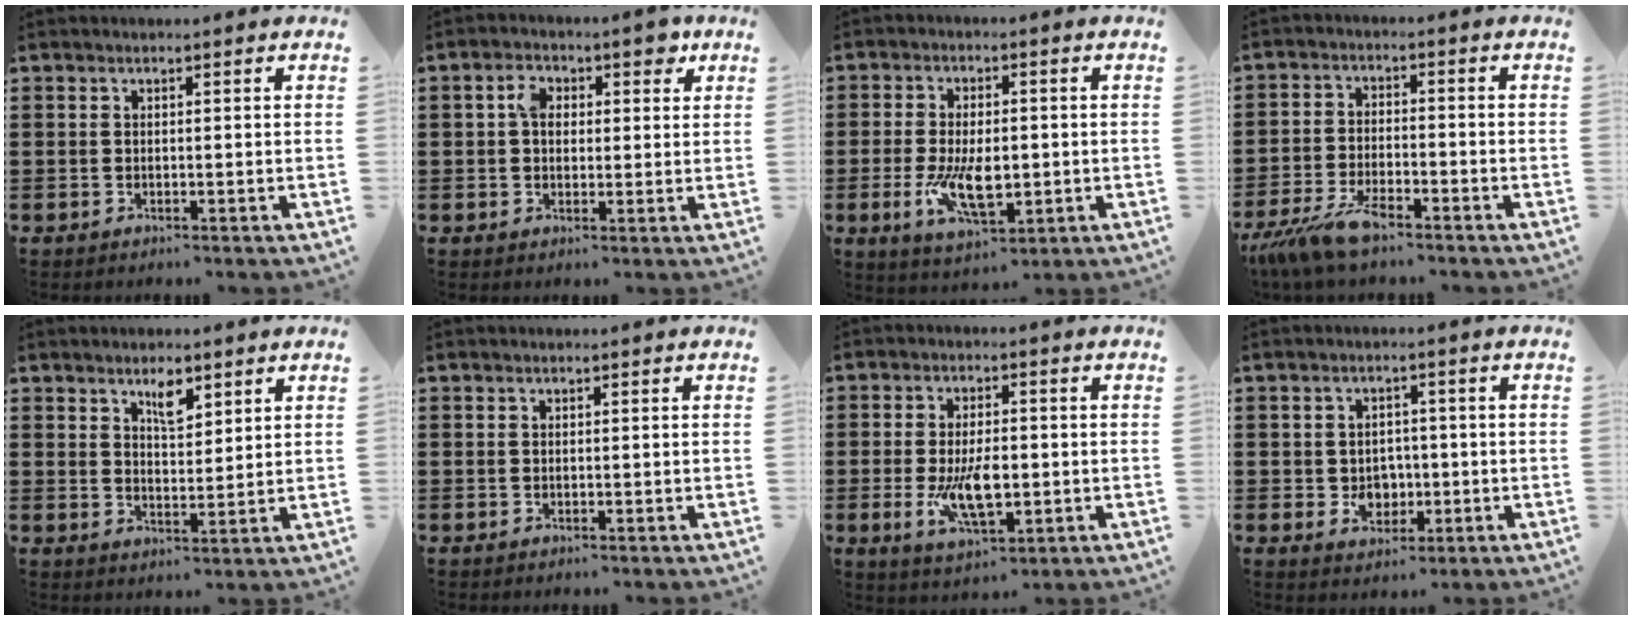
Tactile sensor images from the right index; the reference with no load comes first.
{"total": 5.1, "force": [1.6, 3.1, 3.7], "torque": [-0.061, 0.005, 0.019]}
{"total": 8.7, "force": [-1.5, 4.3, 7.4], "torque": [-0.144, -0.004, -0.027]}
{"total": 6.7, "force": [-5.3, 1.1, 4.0], "torque": [-0.098, -0.011, -0.103]}
{"total": 4.0, "force": [2.7, 1.4, 2.5], "torque": [-0.039, -0.003, 0.045]}
{"total": 0.0}
{"total": 8.4, "force": [-1.5, 3.7, 7.4], "torque": [-0.142, -0.009, -0.026]}
{"total": 3.7, "force": [-0.5, 3.2, 1.7], "torque": [-0.035, 0.003, -0.014]}